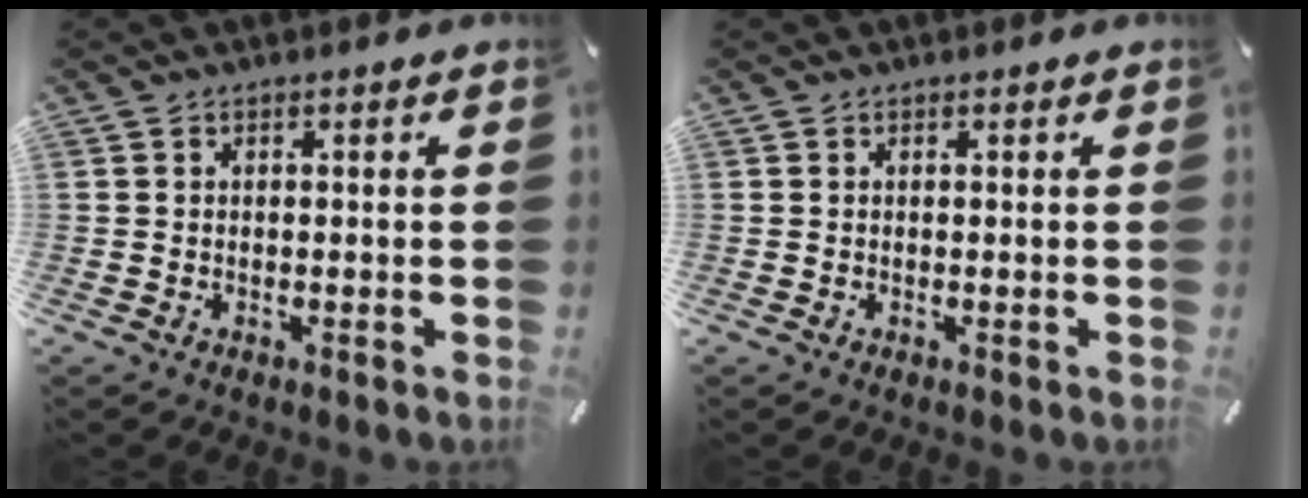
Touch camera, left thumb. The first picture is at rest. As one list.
[{"total": 0.0}]